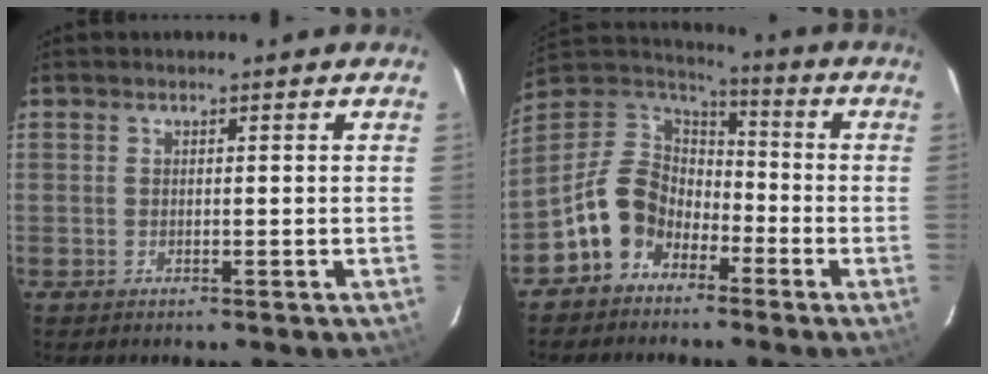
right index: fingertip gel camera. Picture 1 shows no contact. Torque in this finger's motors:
{"motor_torque": [0.59, -0.31, -0.22, -0.21]}